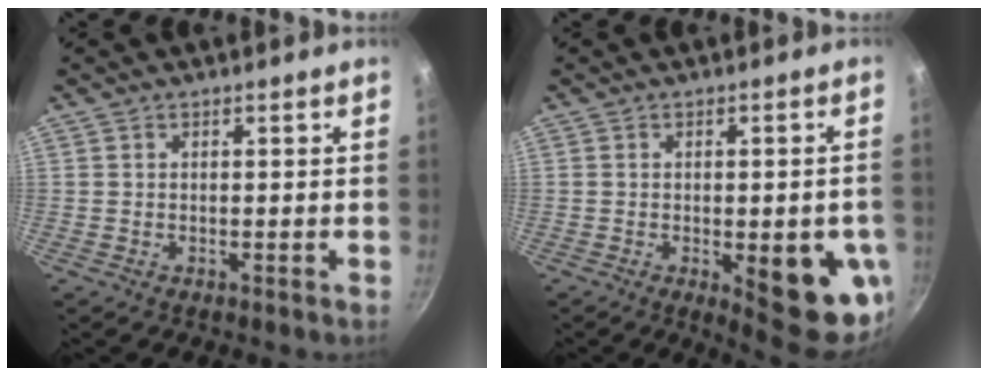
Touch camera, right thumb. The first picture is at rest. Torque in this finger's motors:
{"motor_torque": [2.21, 1.75, 1.67, -0.29, 0.36]}